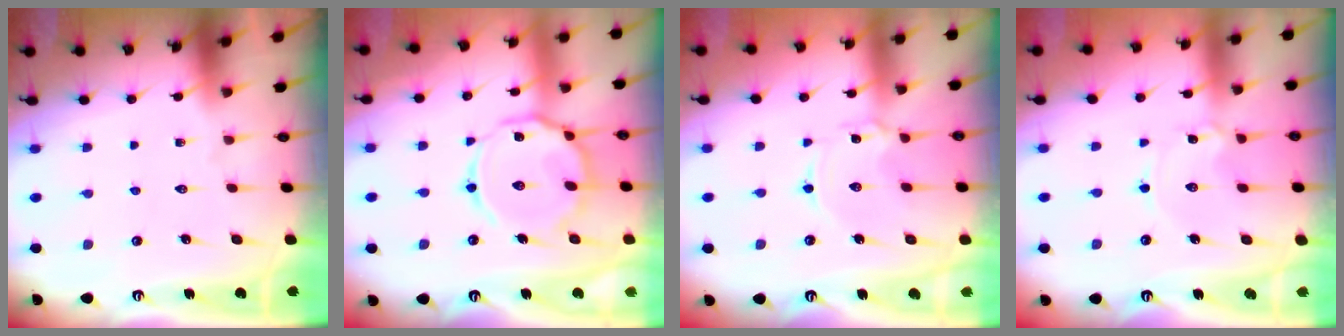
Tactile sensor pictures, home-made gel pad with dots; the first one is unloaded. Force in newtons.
{"total": 15.0, "press": 15.0, "slide": 1.3}
{"total": 1.9, "press": 1.9, "slide": 0.2}
{"total": 1.6, "press": 1.6, "slide": 0.1}